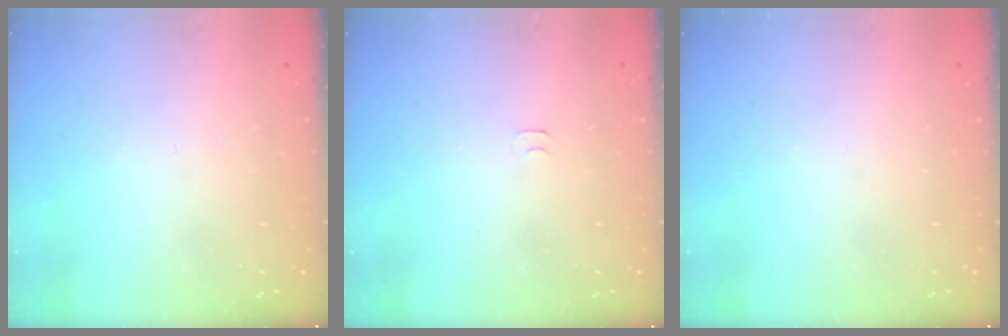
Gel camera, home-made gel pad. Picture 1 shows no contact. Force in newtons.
{"total": 4.0, "press": 4.0, "slide": 0.6}
{"total": 0.0}